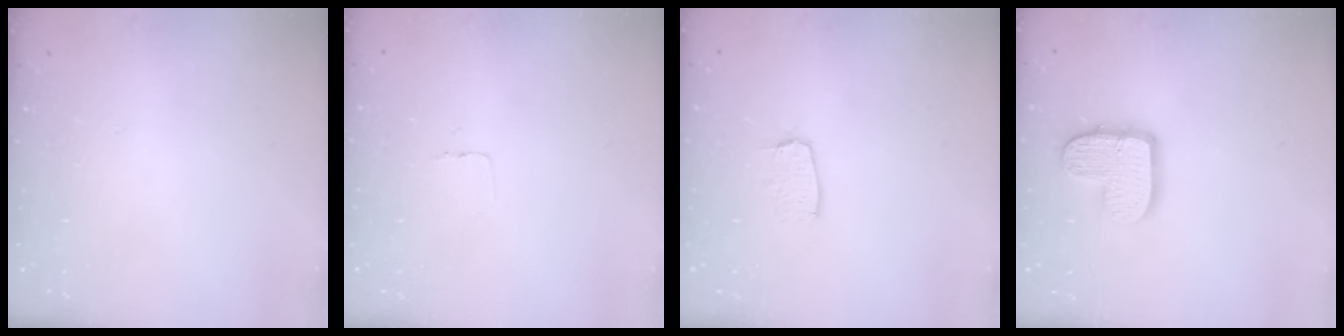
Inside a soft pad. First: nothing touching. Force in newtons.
{"total": 2.6, "press": 2.6, "slide": 0.1}
{"total": 6.1, "press": 6.1, "slide": 0.2}
{"total": 12.2, "press": 12.2, "slide": 0.8}